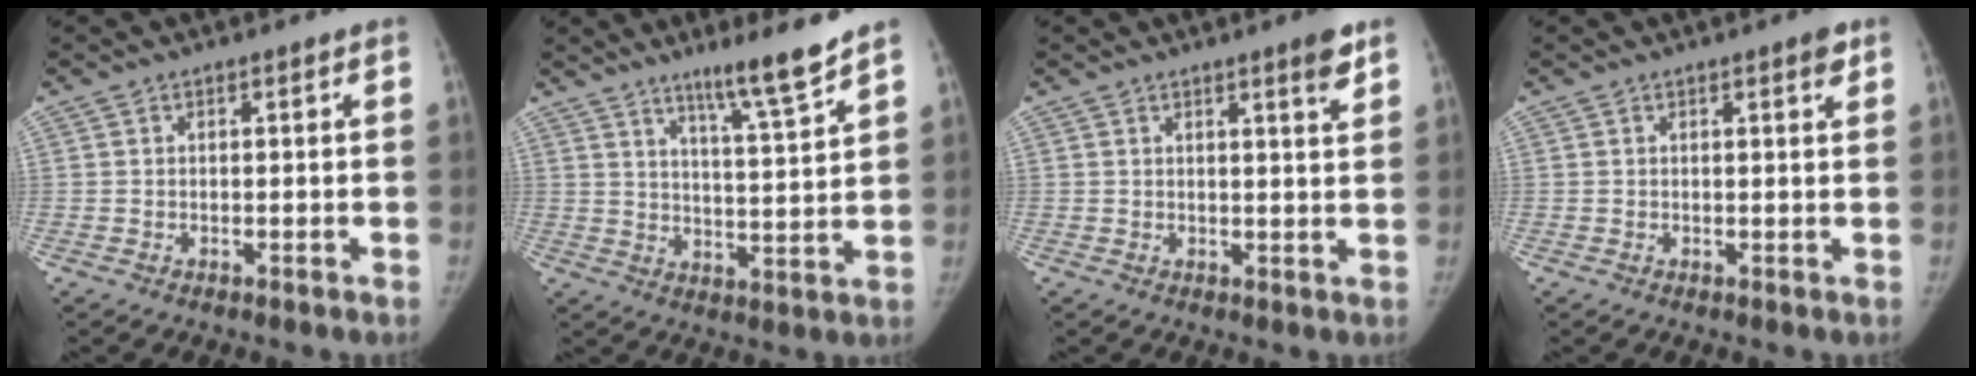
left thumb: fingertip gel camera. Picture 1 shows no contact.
{"total": 9.1, "force": [7.0, -0.3, 5.9], "torque": [-0.093, -0.057, 0.117]}
{"total": 3.8, "force": [2.5, 0.2, 2.9], "torque": [-0.037, -0.018, 0.035]}
{"total": 1.9, "force": [1.2, 0.3, 1.5], "torque": [-0.020, -0.005, 0.014]}